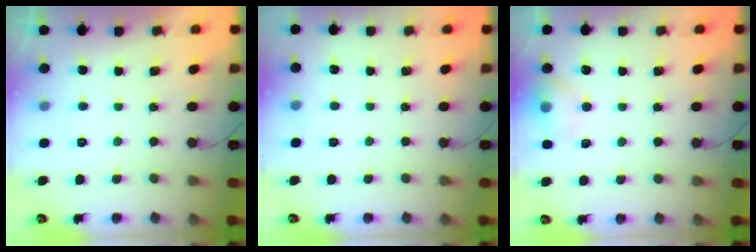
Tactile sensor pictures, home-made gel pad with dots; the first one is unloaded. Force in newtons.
{"total": 4.4, "press": 2.2, "slide": 3.8}
{"total": 9.0, "press": 8.9, "slide": 1.7}